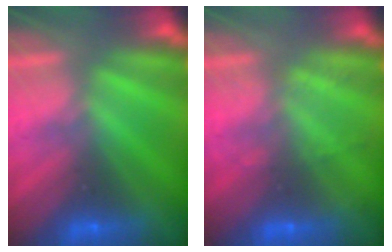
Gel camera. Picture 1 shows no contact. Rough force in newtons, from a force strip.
{"total": 2.0}